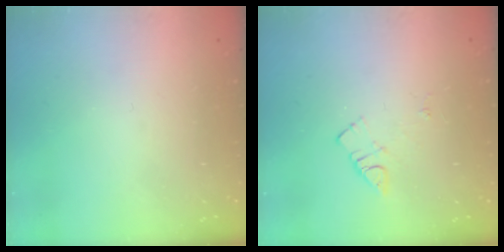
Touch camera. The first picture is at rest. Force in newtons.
{"total": 5.9, "press": 5.8, "slide": 0.7}